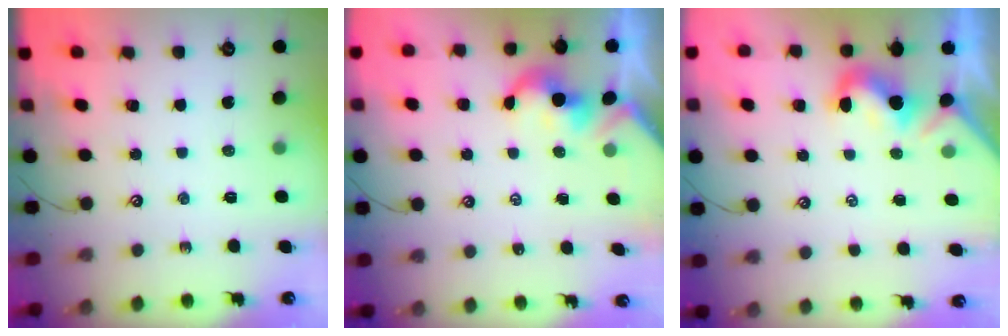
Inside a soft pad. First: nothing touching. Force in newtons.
{"total": 2.2, "press": 2.1, "slide": 0.4}
{"total": 0.5, "press": 0.4, "slide": 0.4}